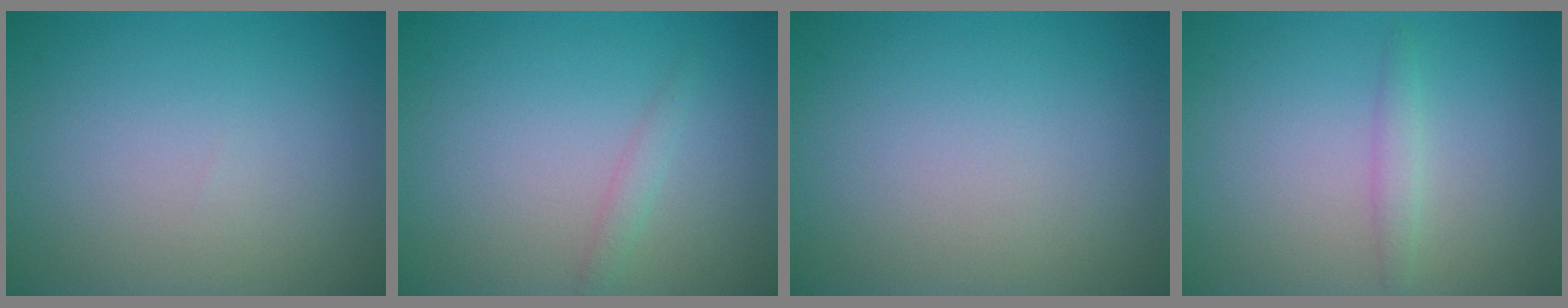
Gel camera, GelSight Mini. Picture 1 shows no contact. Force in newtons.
{"total": 1.0, "press": 1.0, "slide": 0.0}
{"total": 0.0}
{"total": 1.3, "press": 1.3, "slide": 0.0}